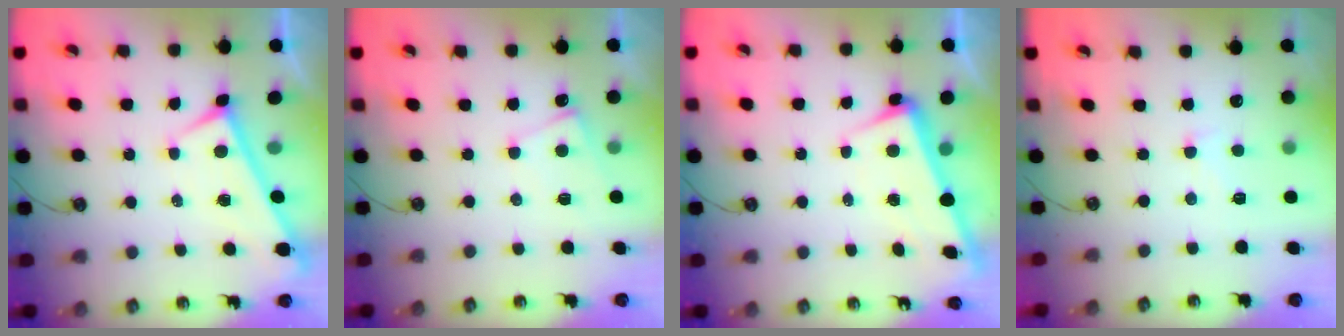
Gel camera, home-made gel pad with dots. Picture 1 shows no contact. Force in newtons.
{"total": 2.6, "press": 2.5, "slide": 0.5}
{"total": 3.0, "press": 2.8, "slide": 0.9}
{"total": 0.9, "press": 0.5, "slide": 0.8}